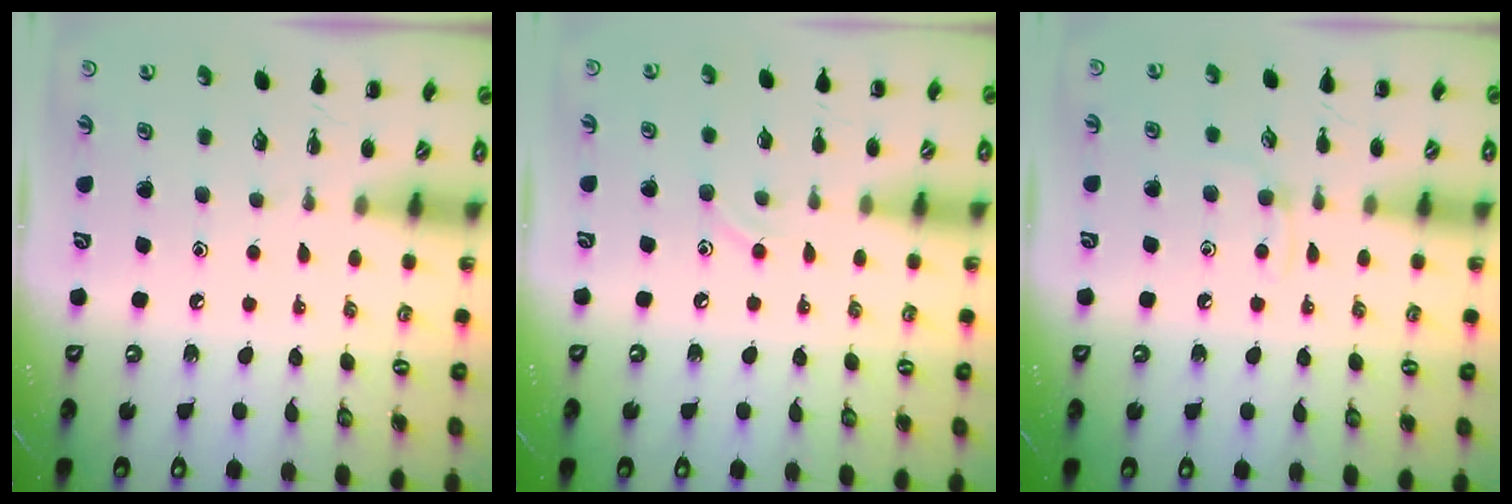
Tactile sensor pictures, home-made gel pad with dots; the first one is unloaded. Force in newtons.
{"total": 6.0, "press": 5.7, "slide": 2.0}
{"total": 2.8, "press": 2.7, "slide": 0.9}